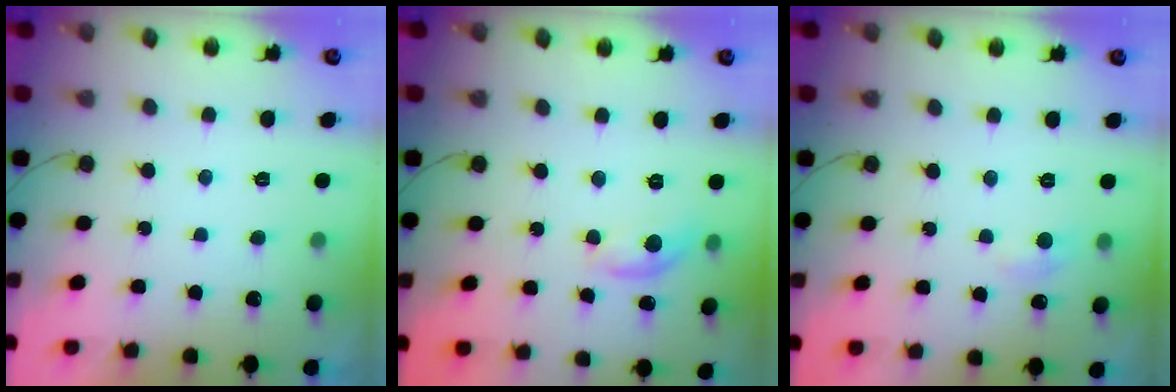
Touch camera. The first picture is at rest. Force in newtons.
{"total": 7.0, "press": 7.0, "slide": 0.4}
{"total": 5.9, "press": 5.9, "slide": 0.9}